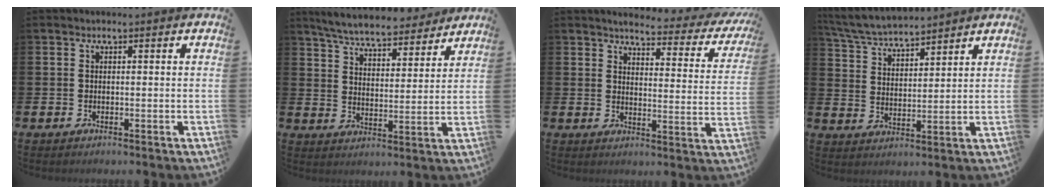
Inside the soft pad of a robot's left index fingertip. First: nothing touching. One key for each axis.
{"total": 6.8, "fx": 6.5, "fy": 1.1, "fz": 1.7, "tx": -0.055, "ty": -0.039, "tz": 0.112}
{"total": 3.2, "fx": 2.9, "fy": 0.8, "fz": 1.2, "tx": -0.027, "ty": -0.032, "tz": 0.036}
{"total": 5.7, "fx": 5.6, "fy": 0.6, "fz": 1.0, "tx": -0.044, "ty": -0.031, "tz": 0.100}